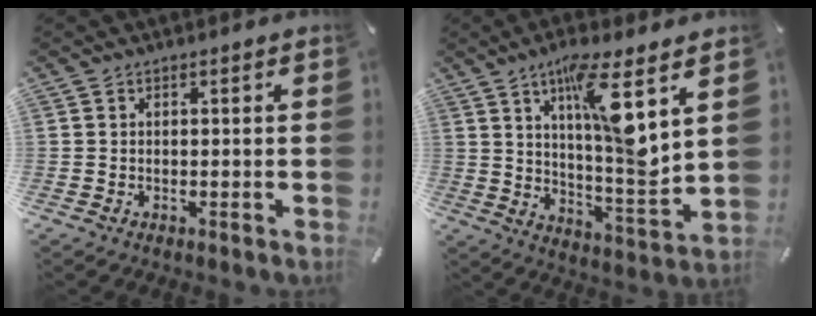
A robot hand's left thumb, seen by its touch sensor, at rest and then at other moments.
{"total": 14.6, "force": [7.1, 2.6, 12.5], "torque": [-0.199, -0.044, 0.112]}